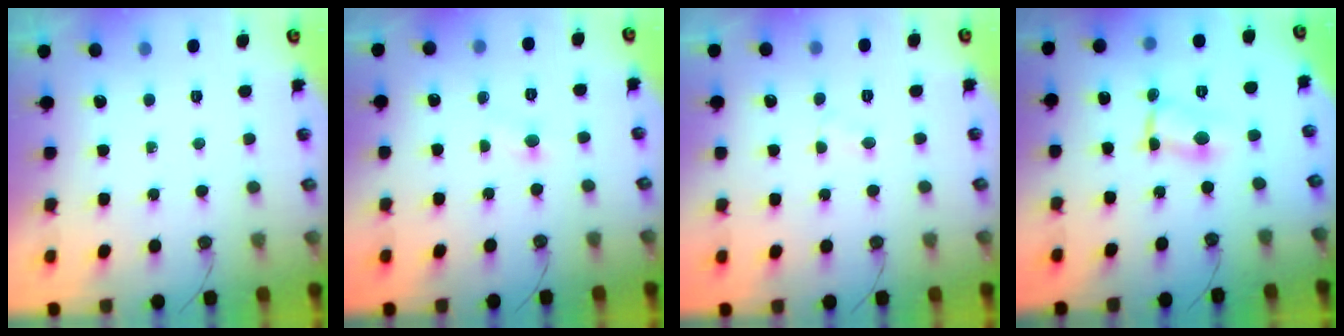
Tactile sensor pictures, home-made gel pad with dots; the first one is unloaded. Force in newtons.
{"total": 1.8, "press": 1.8, "slide": 0.2}
{"total": 2.3, "press": 2.3, "slide": 0.2}
{"total": 2.0, "press": 2.0, "slide": 0.1}